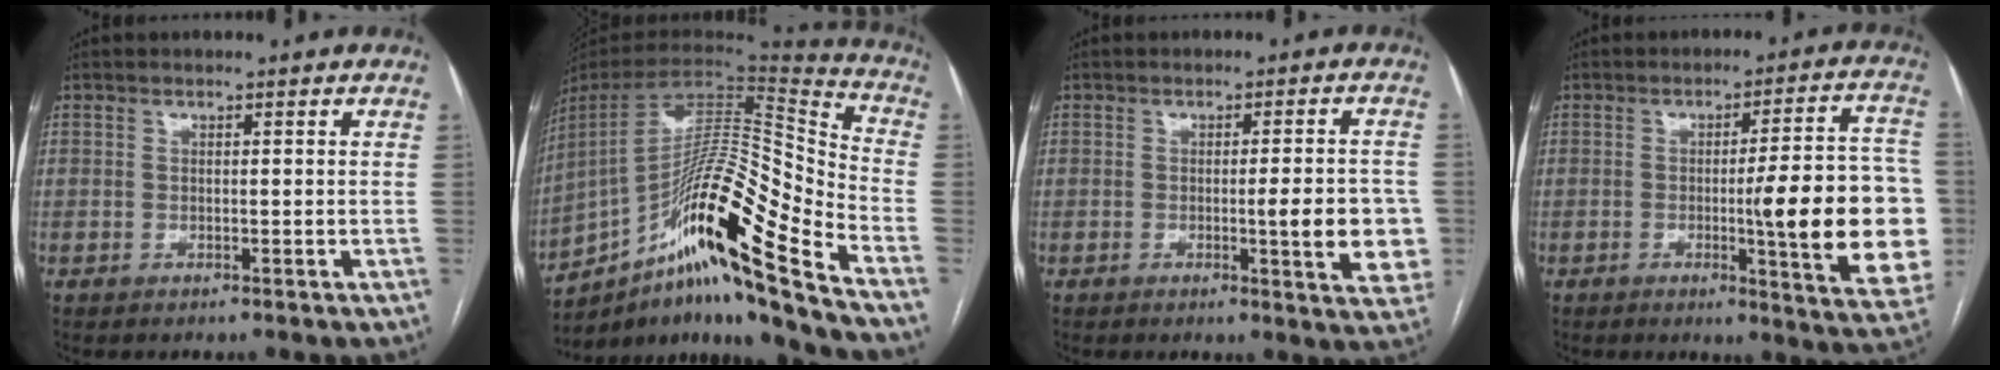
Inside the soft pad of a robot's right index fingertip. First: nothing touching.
{"total": 24.5, "force": [-14.9, 0.3, 19.5], "torque": [-0.311, 0.006, -0.261]}
{"total": 8.0, "force": [-1.4, 1.4, 7.8], "torque": [-0.086, -0.004, -0.016]}
{"total": 18.0, "force": [-2.5, 2.0, 17.7], "torque": [-0.153, 0.014, -0.021]}